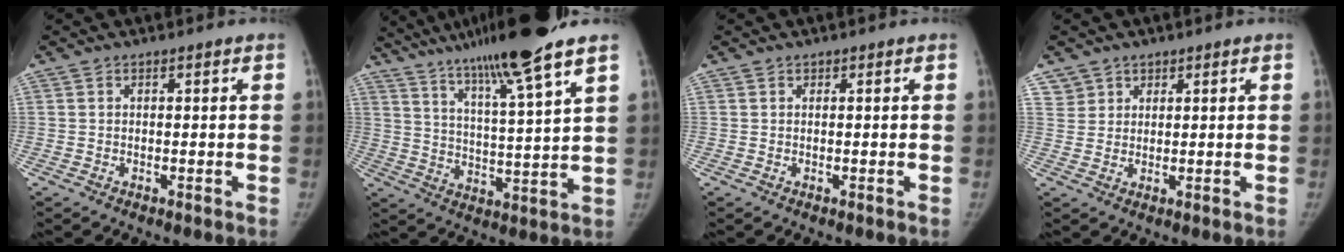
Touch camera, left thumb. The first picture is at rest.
{"total": 17.1, "force": [12.6, -0.3, 11.5], "torque": [-0.187, -0.047, 0.209]}
{"total": 0.0}
{"total": 3.0, "force": [2.1, 2.1, -0.6], "torque": [0.033, -0.013, 0.034]}